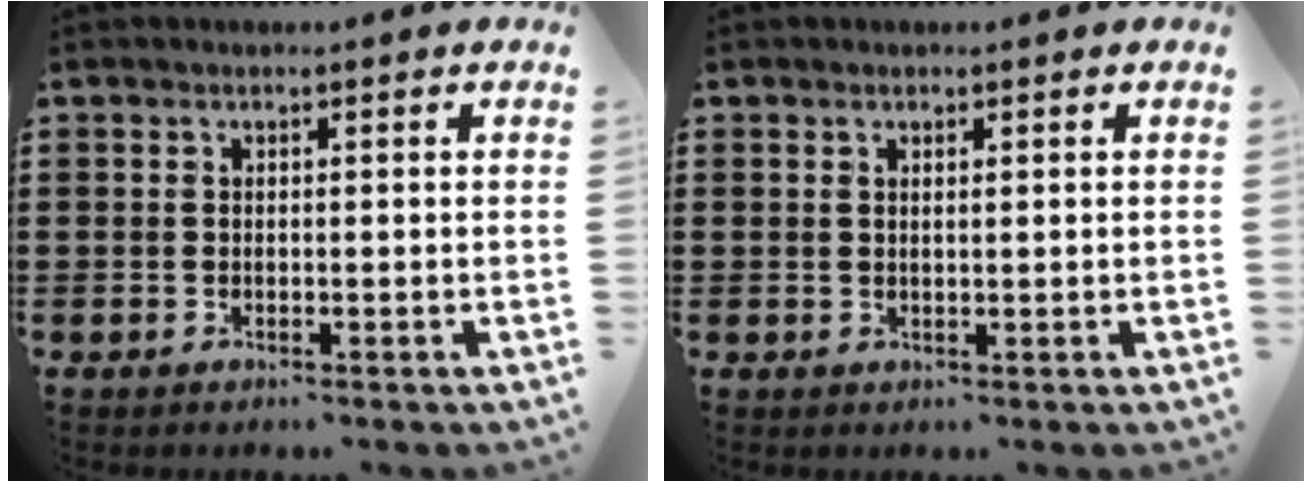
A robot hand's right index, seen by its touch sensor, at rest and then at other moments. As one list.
[{"total": 0.7, "force": [0.4, 0.1, 0.5], "torque": [-0.011, 0.000, 0.007]}]